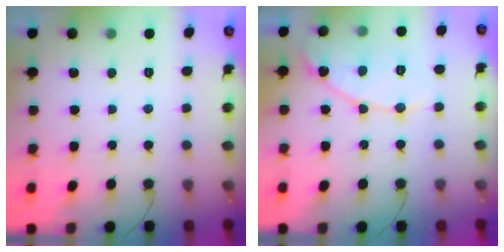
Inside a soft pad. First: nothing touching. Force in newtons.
{"total": 10.8, "press": 10.8, "slide": 0.7}